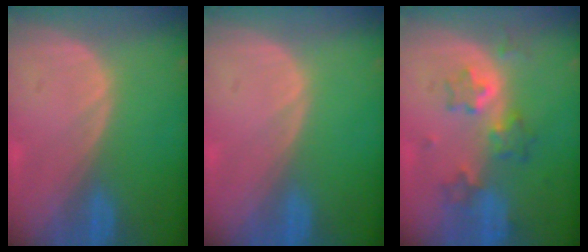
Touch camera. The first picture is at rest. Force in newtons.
{"total": 0.0}
{"total": 6.1, "press": 5.8, "slide": 1.9}